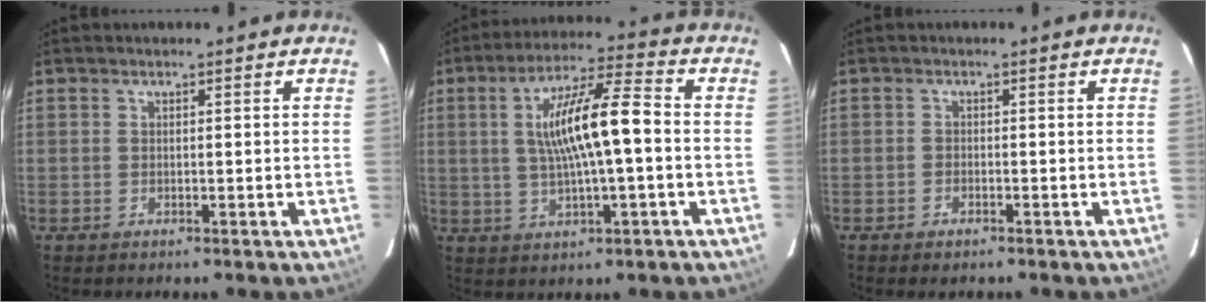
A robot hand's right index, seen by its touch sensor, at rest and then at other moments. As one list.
[{"total": 12.7, "force": [0.0, 2.2, 12.5], "torque": [-0.224, 0.013, 0.004]}, {"total": 1.5, "force": [-1.2, 0.8, 0.5], "torque": [-0.015, 0.000, -0.022]}]